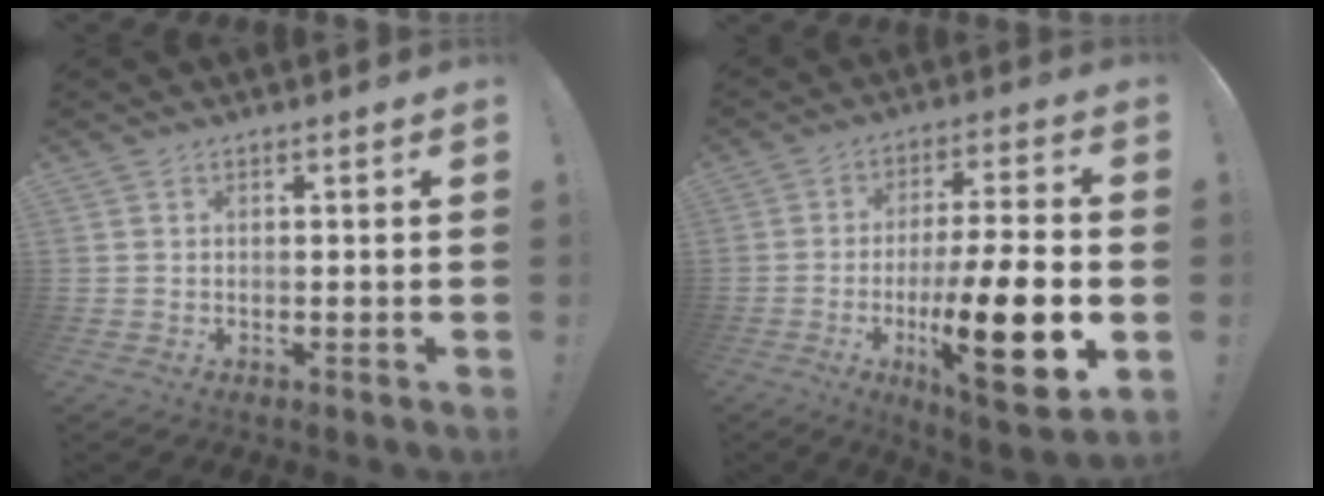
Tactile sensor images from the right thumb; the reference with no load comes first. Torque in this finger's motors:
{"motor_torque": [2.20, 2.81, 1.38, -1.40, 0.51]}